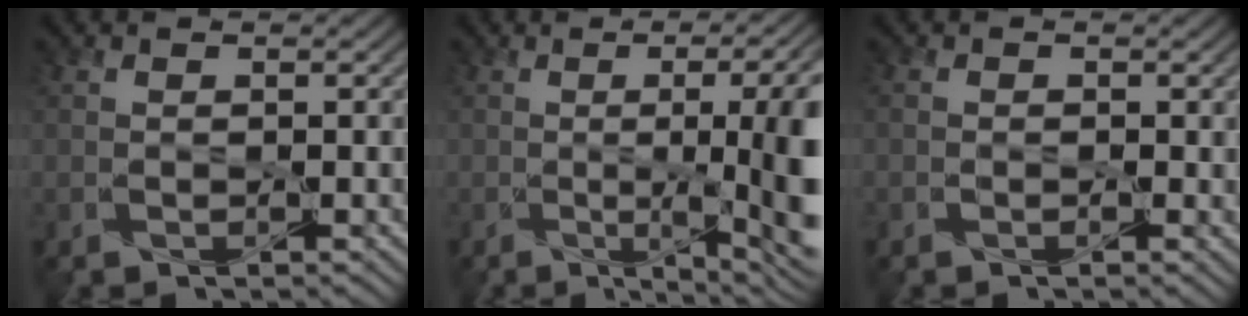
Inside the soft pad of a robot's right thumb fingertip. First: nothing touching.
{"total": 13.9, "force": [-1.9, 4.5, 13.1], "torque": [-0.135, 0.011, -0.032]}
{"total": 1.3, "force": [-0.1, 0.9, 0.9], "torque": [-0.015, 0.001, -0.006]}